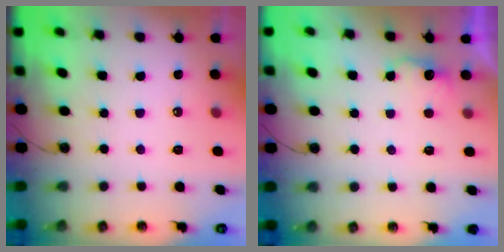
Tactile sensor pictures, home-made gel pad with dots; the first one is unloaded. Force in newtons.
{"total": 2.8, "press": 2.7, "slide": 0.8}